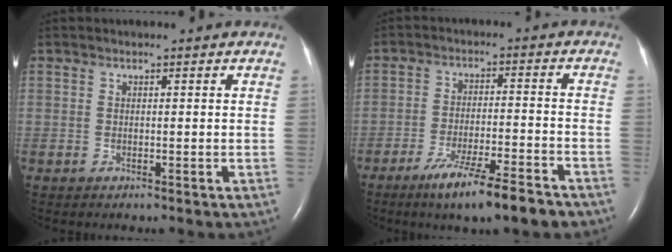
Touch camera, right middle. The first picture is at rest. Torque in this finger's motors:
{"motor_torque": [1.21, -0.93, 0.20, 0.07]}